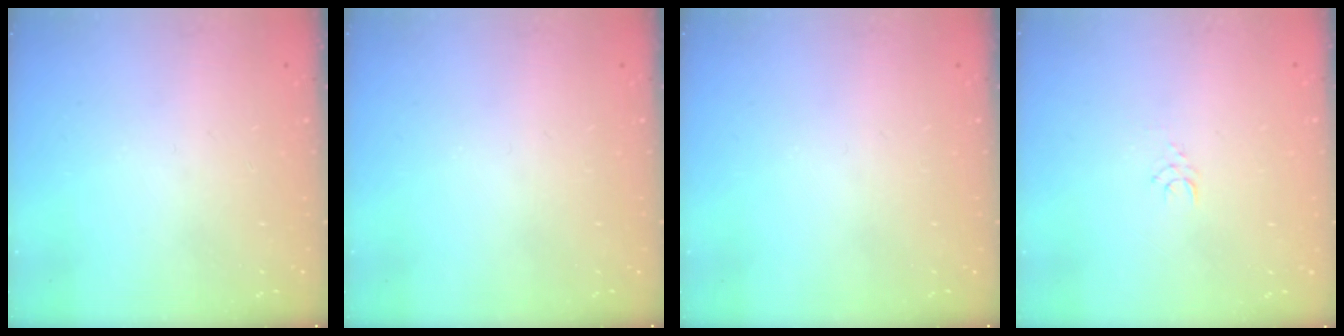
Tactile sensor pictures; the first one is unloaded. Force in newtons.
{"total": 0.0}
{"total": 0.0}
{"total": 4.8, "press": 4.8, "slide": 0.3}